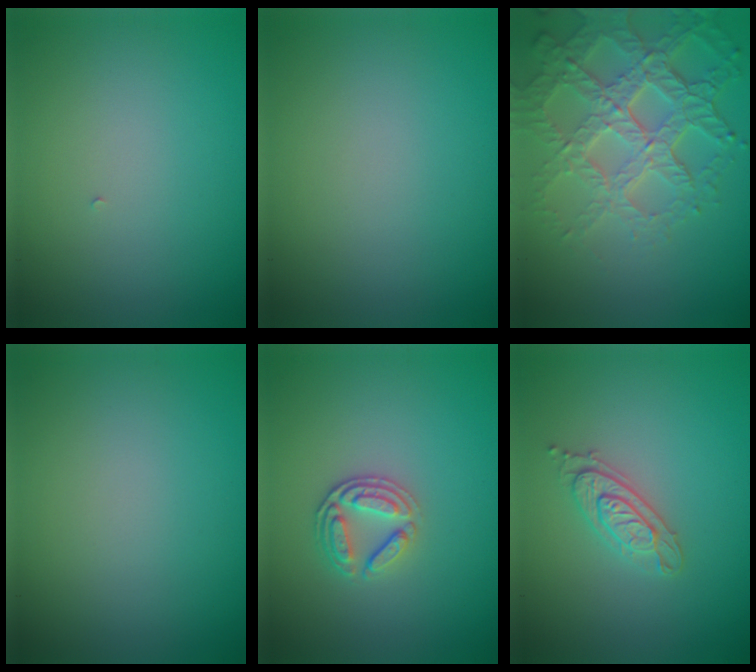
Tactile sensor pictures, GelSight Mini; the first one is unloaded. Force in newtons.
{"total": 0.0}
{"total": 7.1, "press": 5.1, "slide": 5.0}
{"total": 0.0}
{"total": 2.7, "press": 2.5, "slide": 1.0}
{"total": 2.4, "press": 2.2, "slide": 0.8}